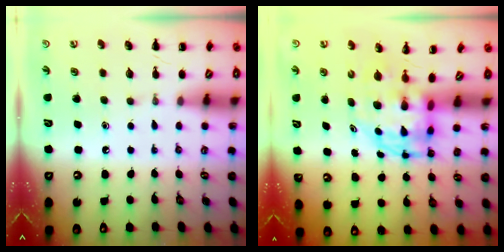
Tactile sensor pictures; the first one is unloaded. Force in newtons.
{"total": 4.2, "press": 4.0, "slide": 1.1}